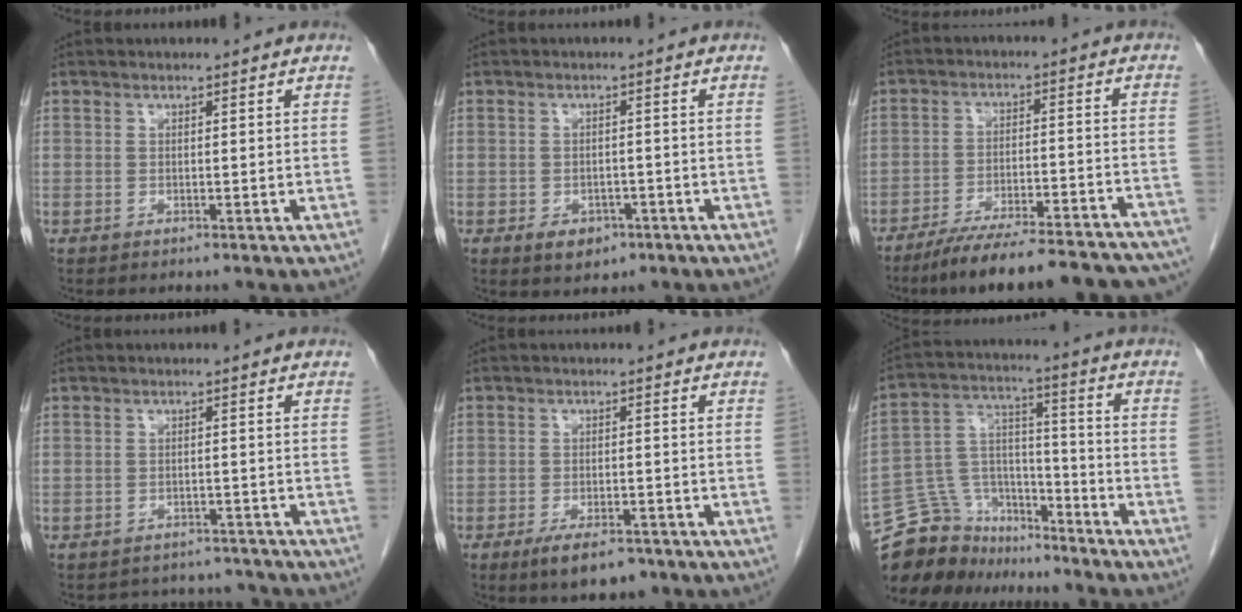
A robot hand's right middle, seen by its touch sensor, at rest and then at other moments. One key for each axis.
{"total": 3.6, "fx": -2.0, "fy": 2.4, "fz": 1.9, "tx": -0.025, "ty": 0.001, "tz": -0.017}
{"total": 23.3, "fx": -20.8, "fy": 3.0, "fz": 10.0, "tx": -0.103, "ty": -0.006, "tz": -0.282}
{"total": 6.7, "fx": -6.4, "fy": 2.2, "fz": 0.1, "tx": 0.001, "ty": 0.016, "tz": -0.074}
{"total": 5.8, "fx": -4.0, "fy": 2.1, "fz": 3.7, "tx": -0.064, "ty": -0.006, "tz": -0.060}
{"total": 14.9, "fx": -13.4, "fy": 6.2, "fz": 2.4, "tx": -0.060, "ty": 0.052, "tz": -0.232}